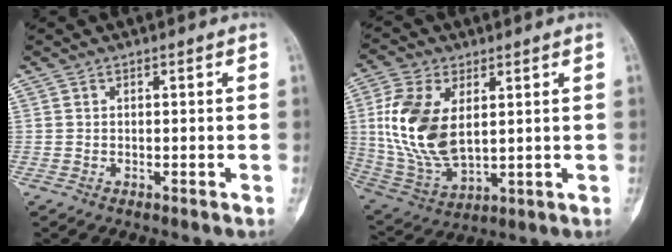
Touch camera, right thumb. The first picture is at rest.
{"total": 15.9, "force": [3.1, 9.0, 12.7], "torque": [-0.256, -0.016, 0.072]}